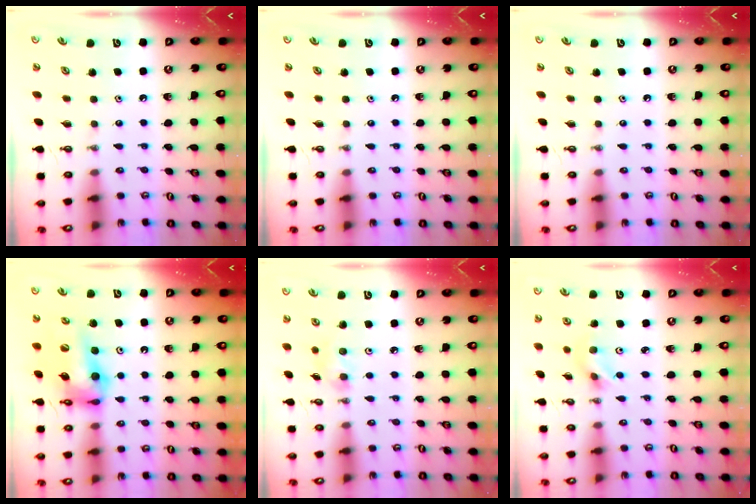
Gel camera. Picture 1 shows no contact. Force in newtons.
{"total": 0.0}
{"total": 0.0}
{"total": 13.6, "press": 12.8, "slide": 4.6}
{"total": 5.4, "press": 5.2, "slide": 1.6}
{"total": 3.6, "press": 2.8, "slide": 2.3}